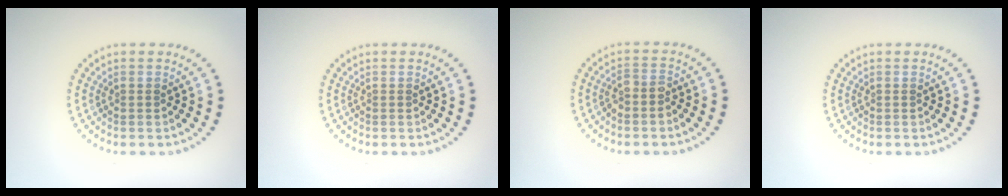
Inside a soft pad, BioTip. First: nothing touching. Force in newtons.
{"total": 0.0}
{"total": 1.7, "press": 1.4, "slide": 0.9}
{"total": 0.0}